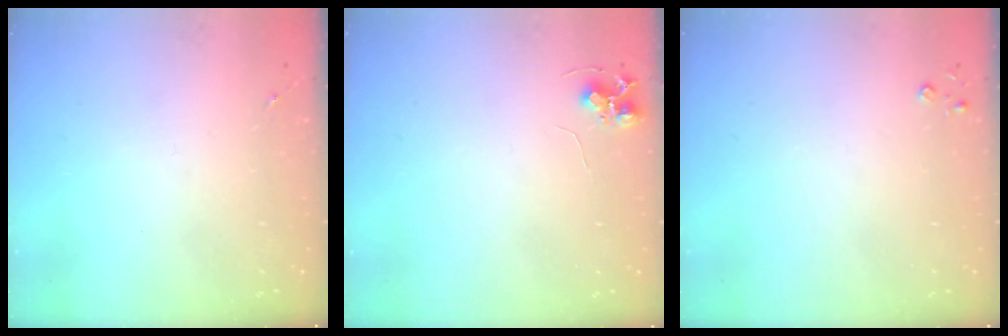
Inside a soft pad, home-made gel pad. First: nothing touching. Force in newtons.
{"total": 6.9, "press": 6.9, "slide": 0.7}
{"total": 2.6, "press": 2.6, "slide": 0.3}